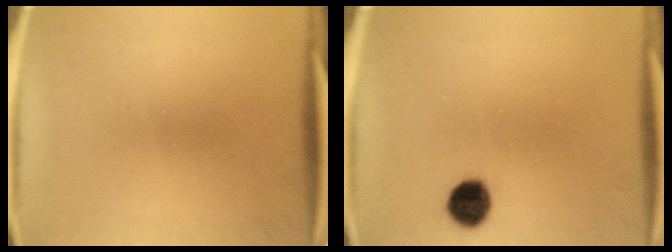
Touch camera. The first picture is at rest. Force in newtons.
{"total": 6.4}